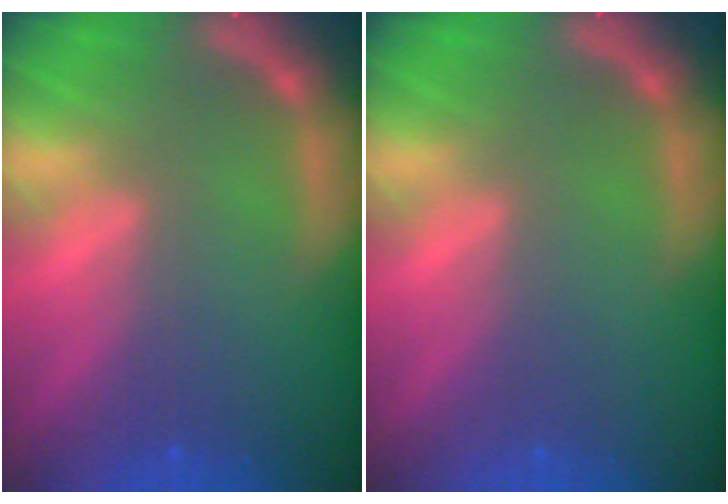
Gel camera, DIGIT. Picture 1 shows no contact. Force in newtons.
{"total": 0.0}